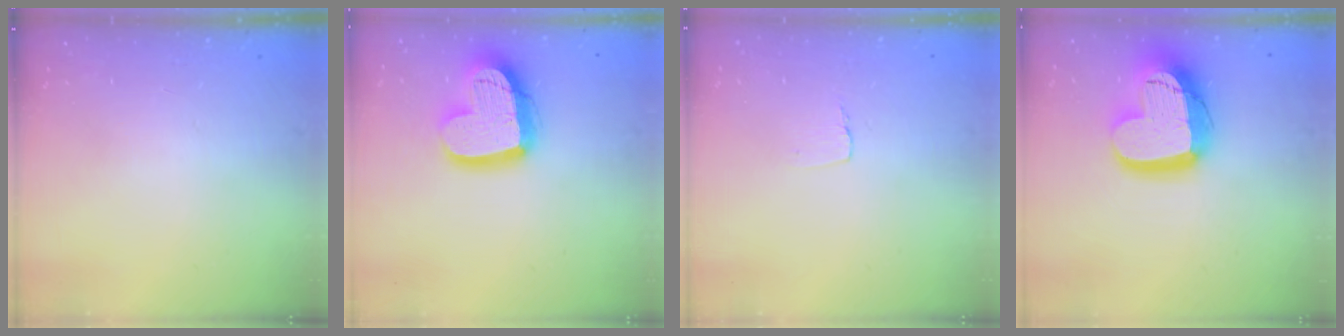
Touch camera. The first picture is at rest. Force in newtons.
{"total": 18.4, "press": 18.3, "slide": 1.6}
{"total": 3.1, "press": 3.1, "slide": 0.3}
{"total": 19.1, "press": 19.1, "slide": 1.4}